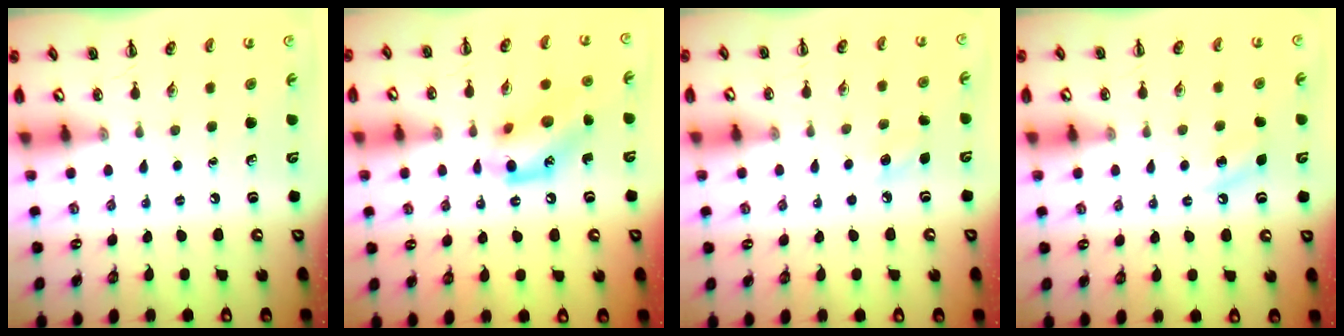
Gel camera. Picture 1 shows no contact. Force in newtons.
{"total": 14.7, "press": 14.6, "slide": 1.2}
{"total": 4.3, "press": 4.2, "slide": 1.1}
{"total": 4.3, "press": 4.0, "slide": 1.4}